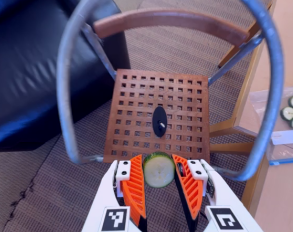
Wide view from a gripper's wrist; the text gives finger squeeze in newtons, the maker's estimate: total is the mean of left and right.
{"total": 7.9, "left": 7.9, "right": 8.0}